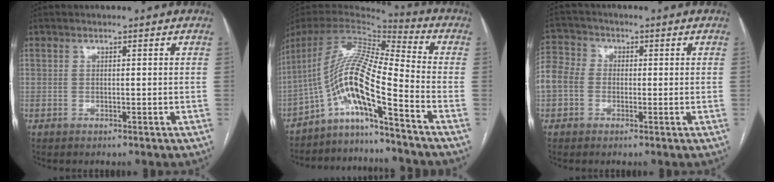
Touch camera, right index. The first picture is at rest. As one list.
[{"total": 13.7, "force": [-8.4, -0.3, 10.9], "torque": [-0.213, 0.018, -0.152]}, {"total": 13.9, "force": [-0.5, 12.5, 6.0], "torque": [-0.197, 0.053, -0.009]}]